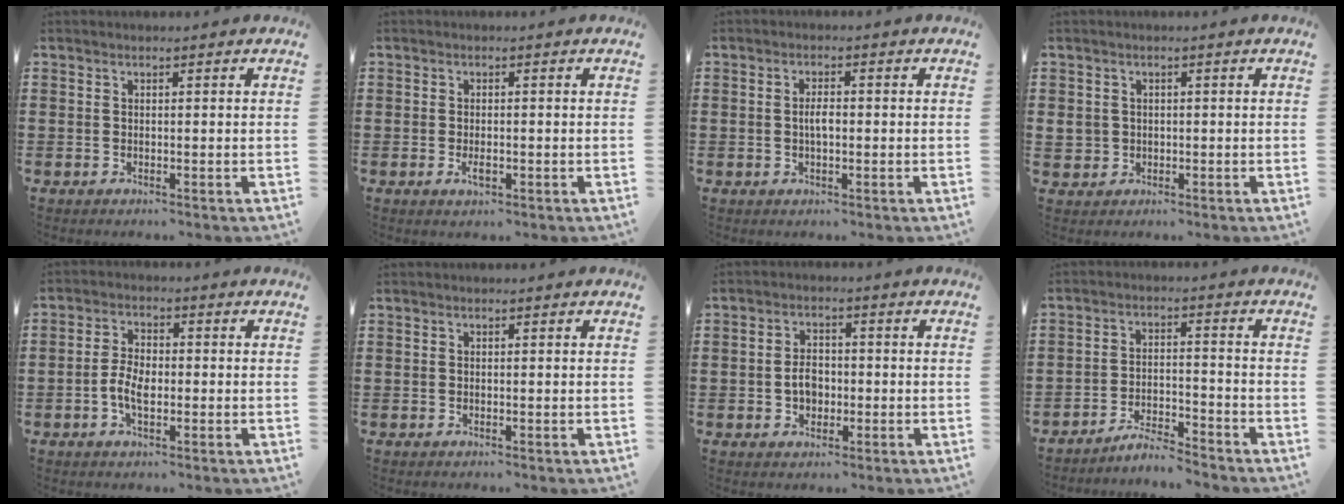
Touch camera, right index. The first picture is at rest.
{"total": 1.8, "force": [-0.5, 0.7, 1.6], "torque": [-0.036, -0.004, -0.012]}
{"total": 2.6, "force": [-0.3, 0.9, 2.4], "torque": [-0.045, 0.000, -0.007]}
{"total": 2.1, "force": [0.0, 2.1, 0.4], "torque": [-0.016, 0.008, -0.003]}
{"total": 4.5, "force": [-1.2, 2.3, 3.7], "torque": [-0.093, -0.004, -0.030]}
{"total": 0.0}
{"total": 3.5, "force": [-0.7, 2.6, 2.3], "torque": [-0.039, 0.002, -0.018]}
{"total": 4.4, "force": [-4.3, 0.1, 0.7], "torque": [-0.016, 0.006, -0.088]}